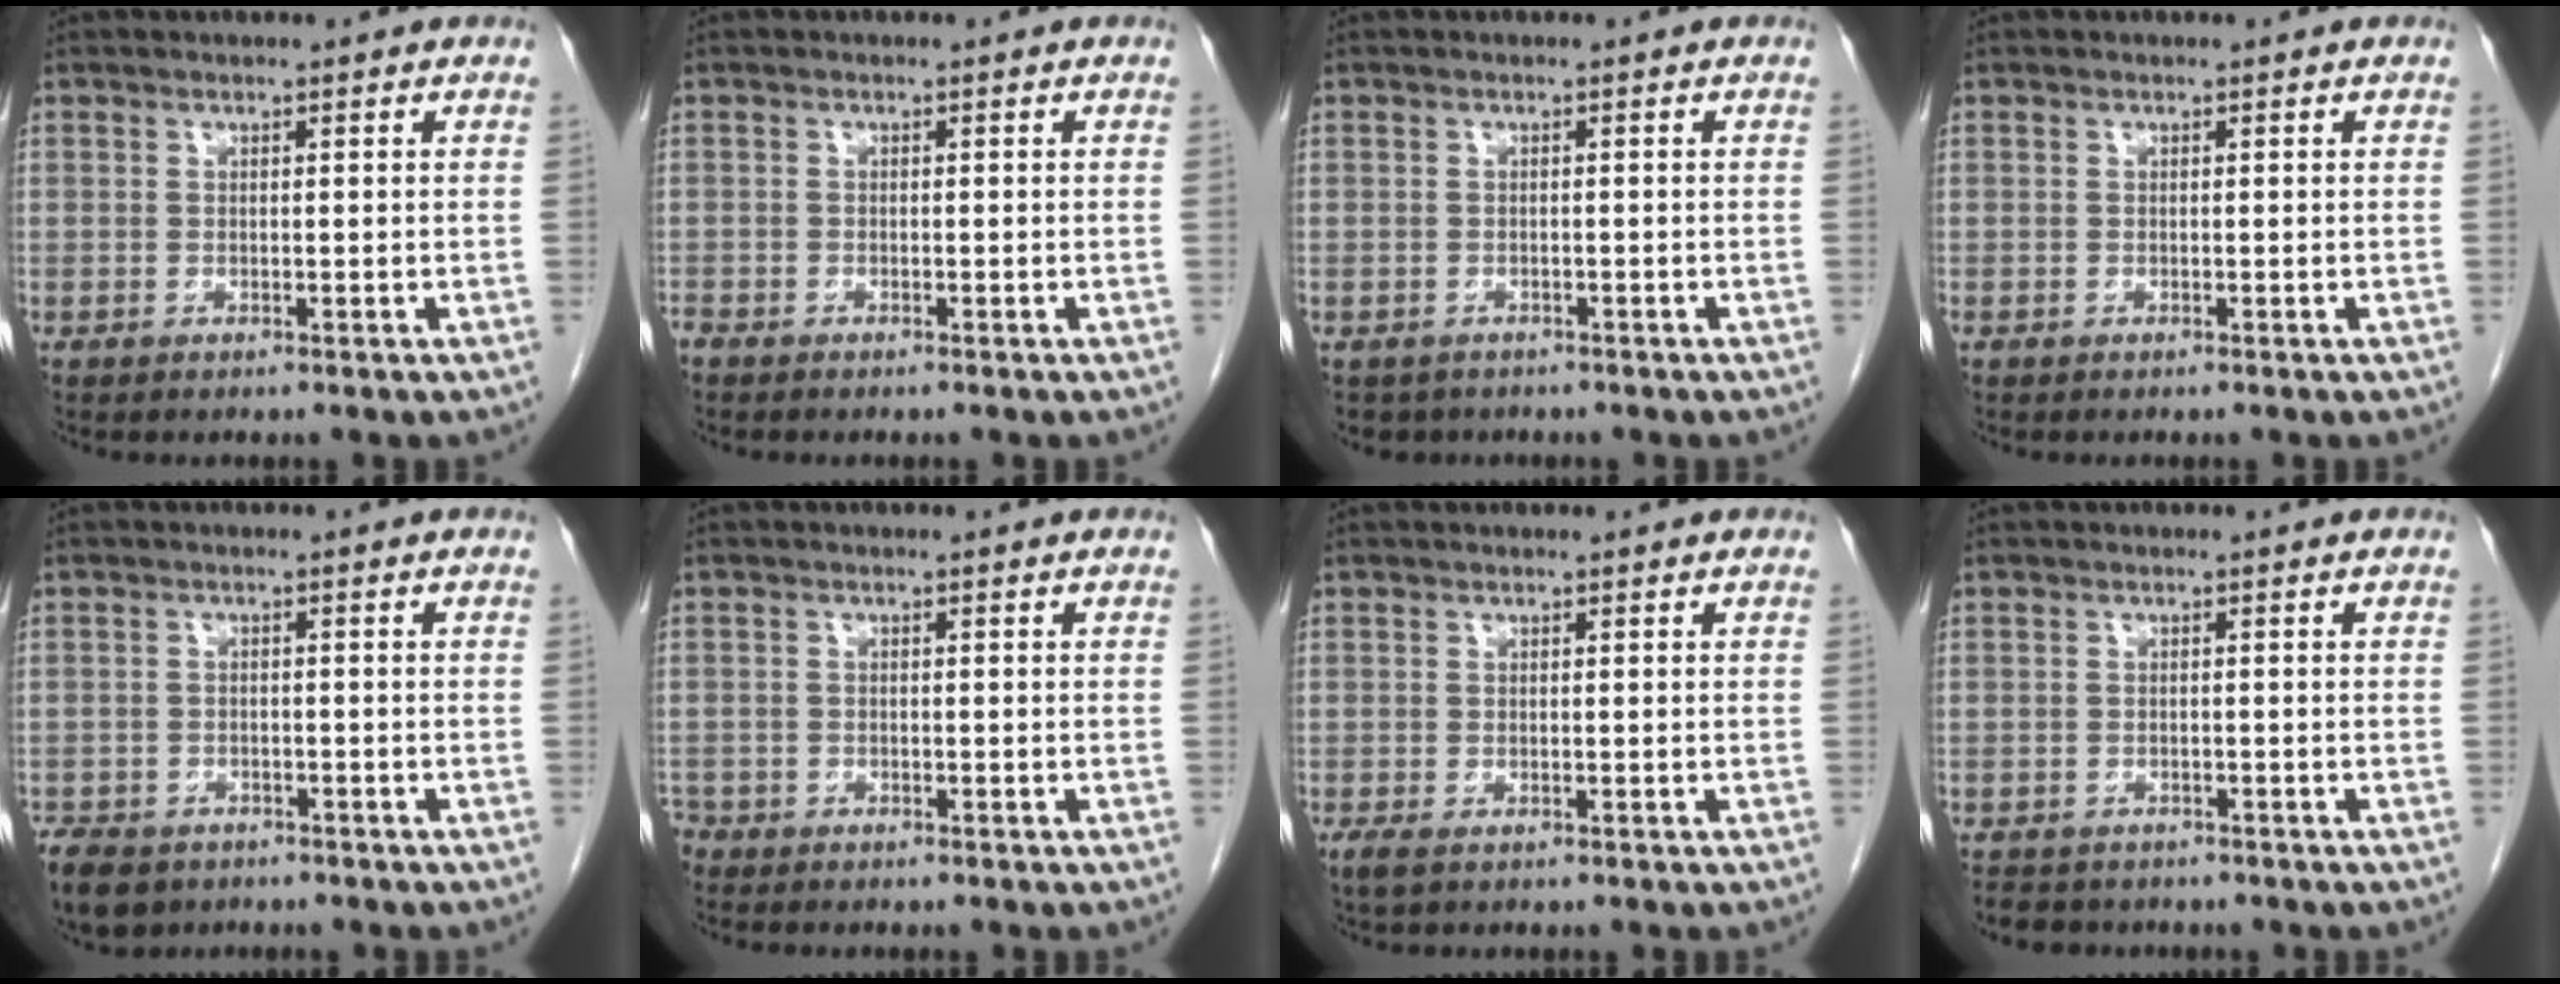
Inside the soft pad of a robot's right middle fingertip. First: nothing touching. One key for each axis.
{"total": 1.1, "fx": -1.0, "fy": 0.4, "fz": 0.3, "tx": -0.011, "ty": -0.002, "tz": -0.018}
{"total": 2.9, "fx": -2.2, "fy": 1.8, "fz": 0.2, "tx": -0.007, "ty": 0.001, "tz": -0.031}
{"total": 0.0}
{"total": 7.7, "fx": -5.6, "fy": 4.6, "fz": 2.7, "tx": -0.058, "ty": -0.004, "tz": -0.085}
{"total": 2.6, "fx": -2.2, "fy": 1.5, "fz": 0.3, "tx": -0.010, "ty": 0.002, "tz": -0.041}
{"total": 1.8, "fx": -1.1, "fy": 0.8, "fz": 1.2, "tx": -0.031, "ty": -0.006, "tz": -0.016}
{"total": 5.1, "fx": -4.4, "fy": 2.4, "fz": 1.1, "tx": -0.018, "ty": 0.000, "tz": -0.056}